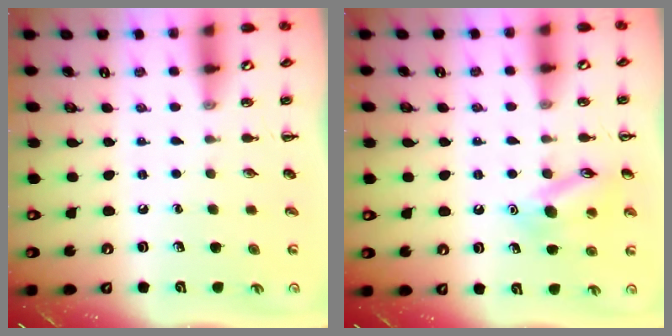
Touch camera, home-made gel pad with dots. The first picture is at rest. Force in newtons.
{"total": 12.5, "press": 12.5, "slide": 1.1}